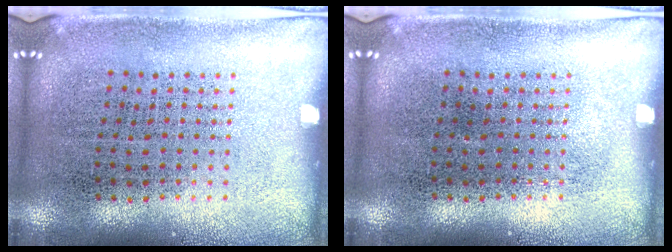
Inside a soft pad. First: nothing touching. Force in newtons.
{"total": 0.0}